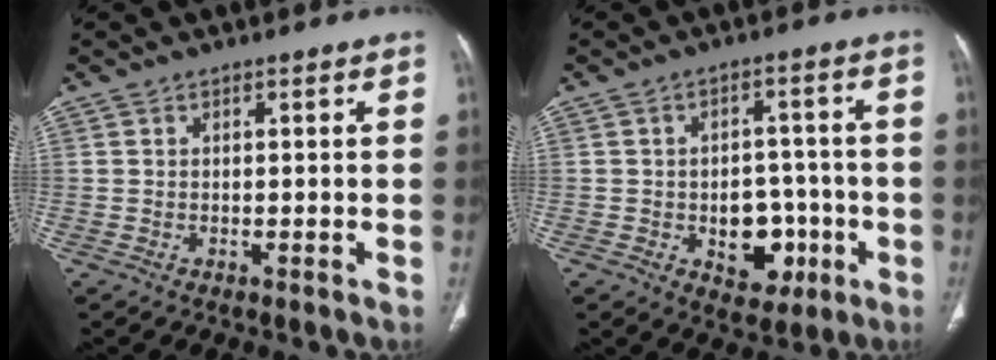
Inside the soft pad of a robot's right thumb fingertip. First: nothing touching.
{"total": 9.5, "force": [-2.8, 6.7, 6.1], "torque": [-0.039, 0.028, -0.029]}